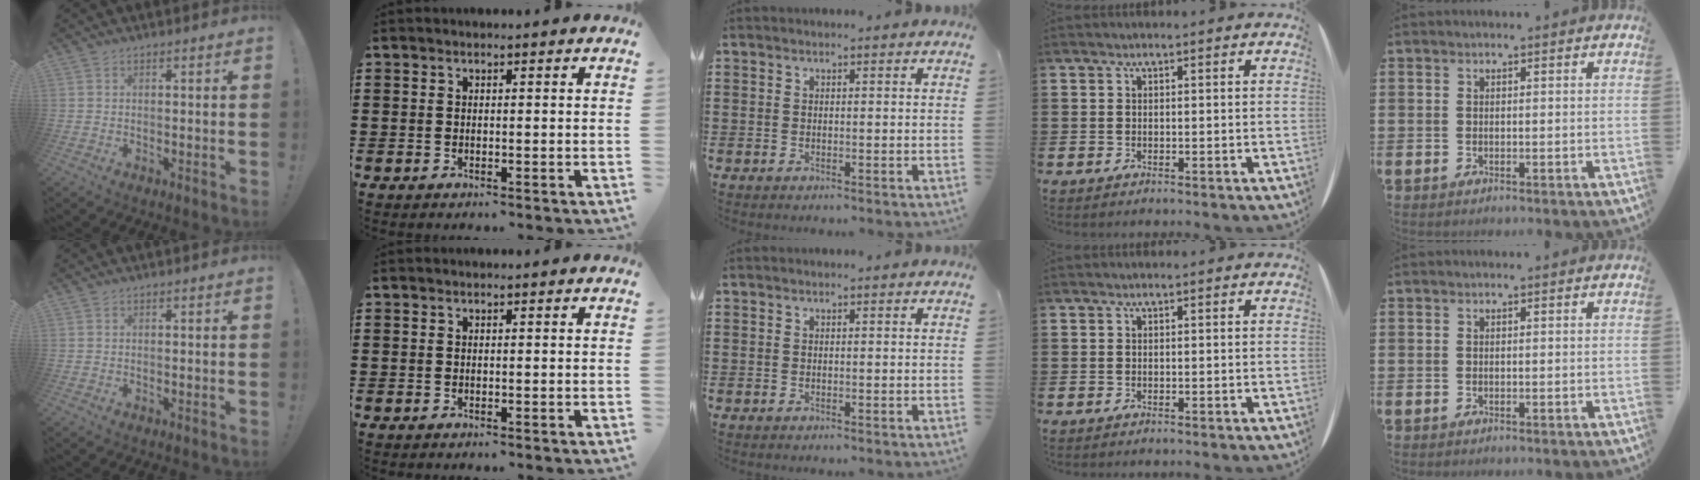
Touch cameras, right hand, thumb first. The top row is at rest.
{}